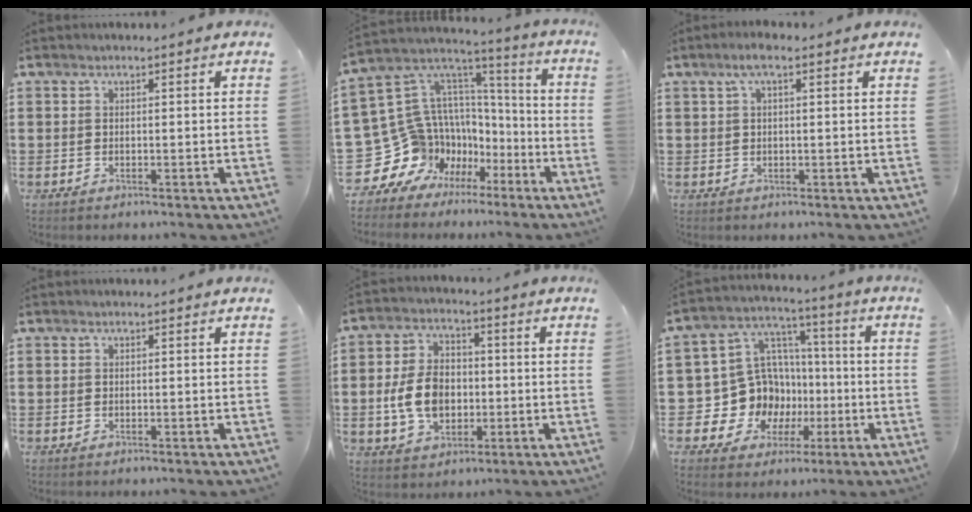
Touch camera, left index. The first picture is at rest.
{"total": 13.1, "force": [-4.7, 11.9, 2.7], "torque": [-0.113, -0.025, -0.045]}
{"total": 2.4, "force": [0.9, 0.5, 2.1], "torque": [-0.043, 0.004, 0.016]}
{"total": 0.0}
{"total": 8.3, "force": [-1.1, 5.9, 5.6], "torque": [-0.128, 0.005, -0.027]}
{"total": 11.8, "force": [-1.8, 11.3, 3.1], "torque": [-0.107, -0.005, -0.017]}